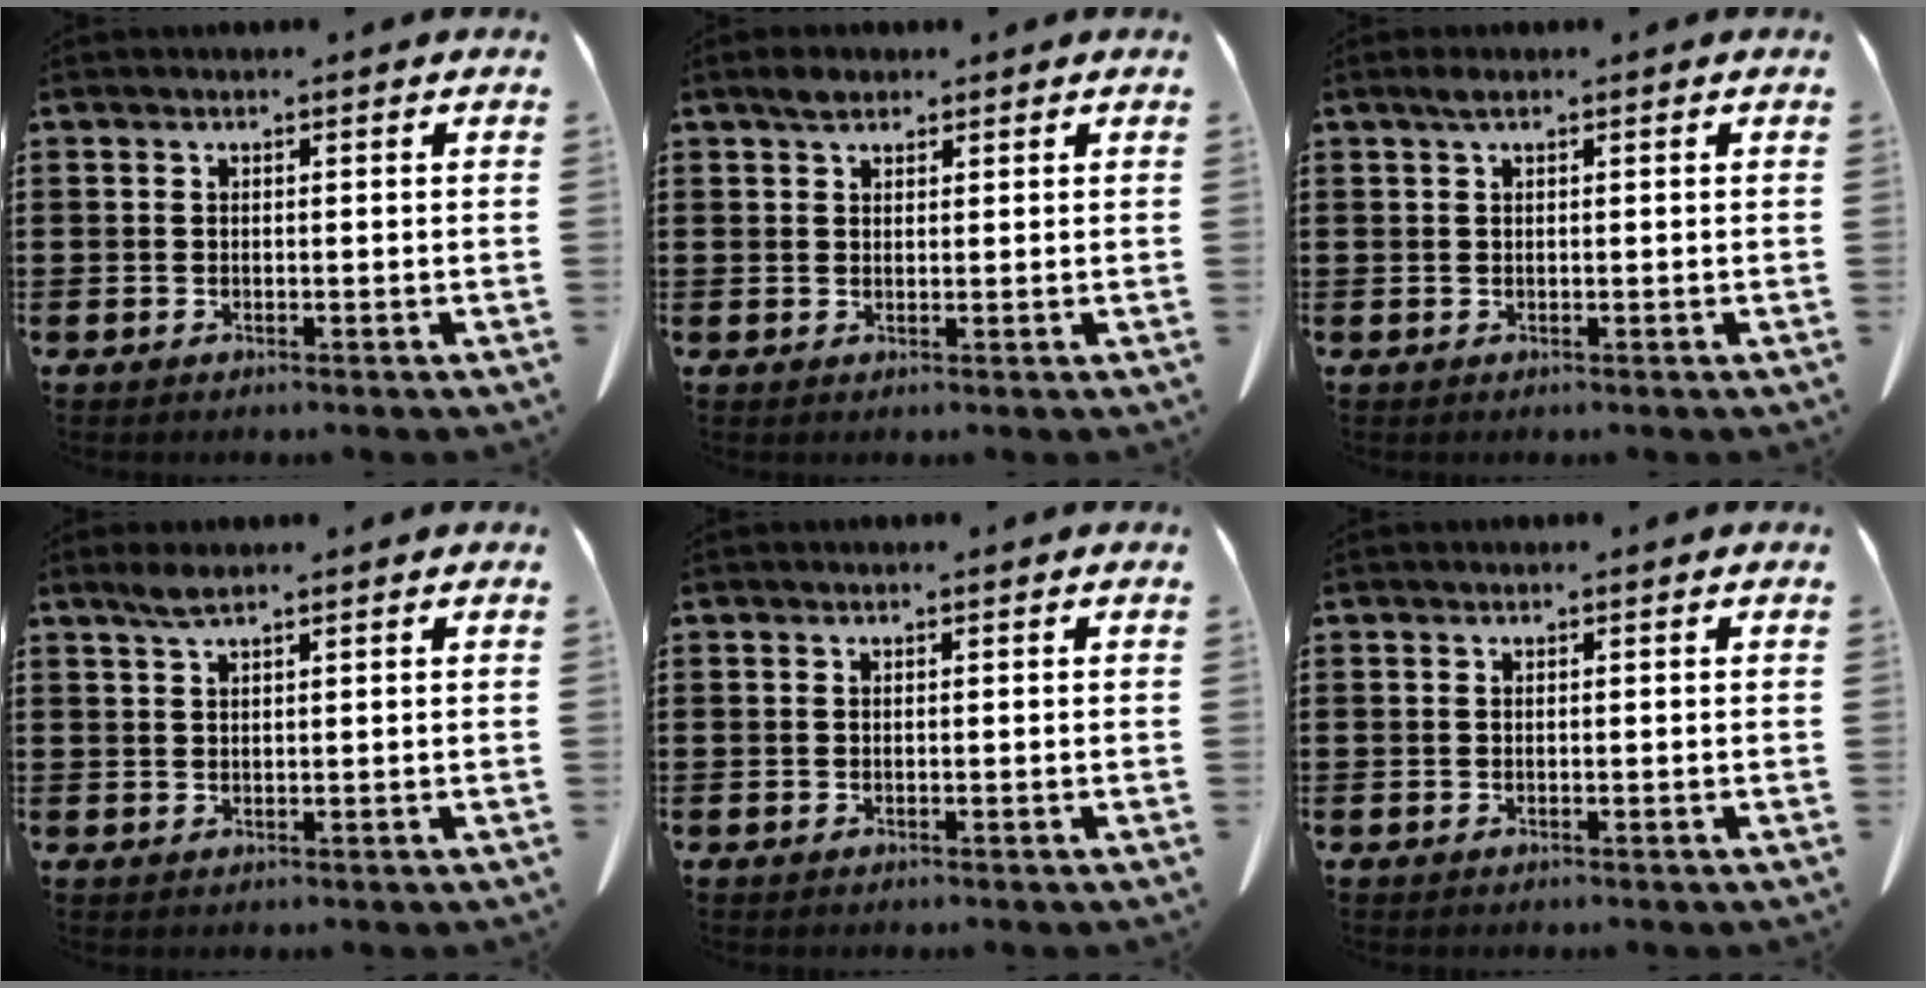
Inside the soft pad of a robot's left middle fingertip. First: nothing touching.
{"total": 2.0, "force": [1.5, 1.1, 0.9], "torque": [-0.013, 0.001, 0.027]}
{"total": 1.2, "force": [0.6, 0.3, 1.0], "torque": [-0.021, 0.004, 0.009]}
{"total": 2.4, "force": [1.6, 0.3, 1.7], "torque": [-0.036, 0.002, 0.030]}
{"total": 0.0}
{"total": 0.0}